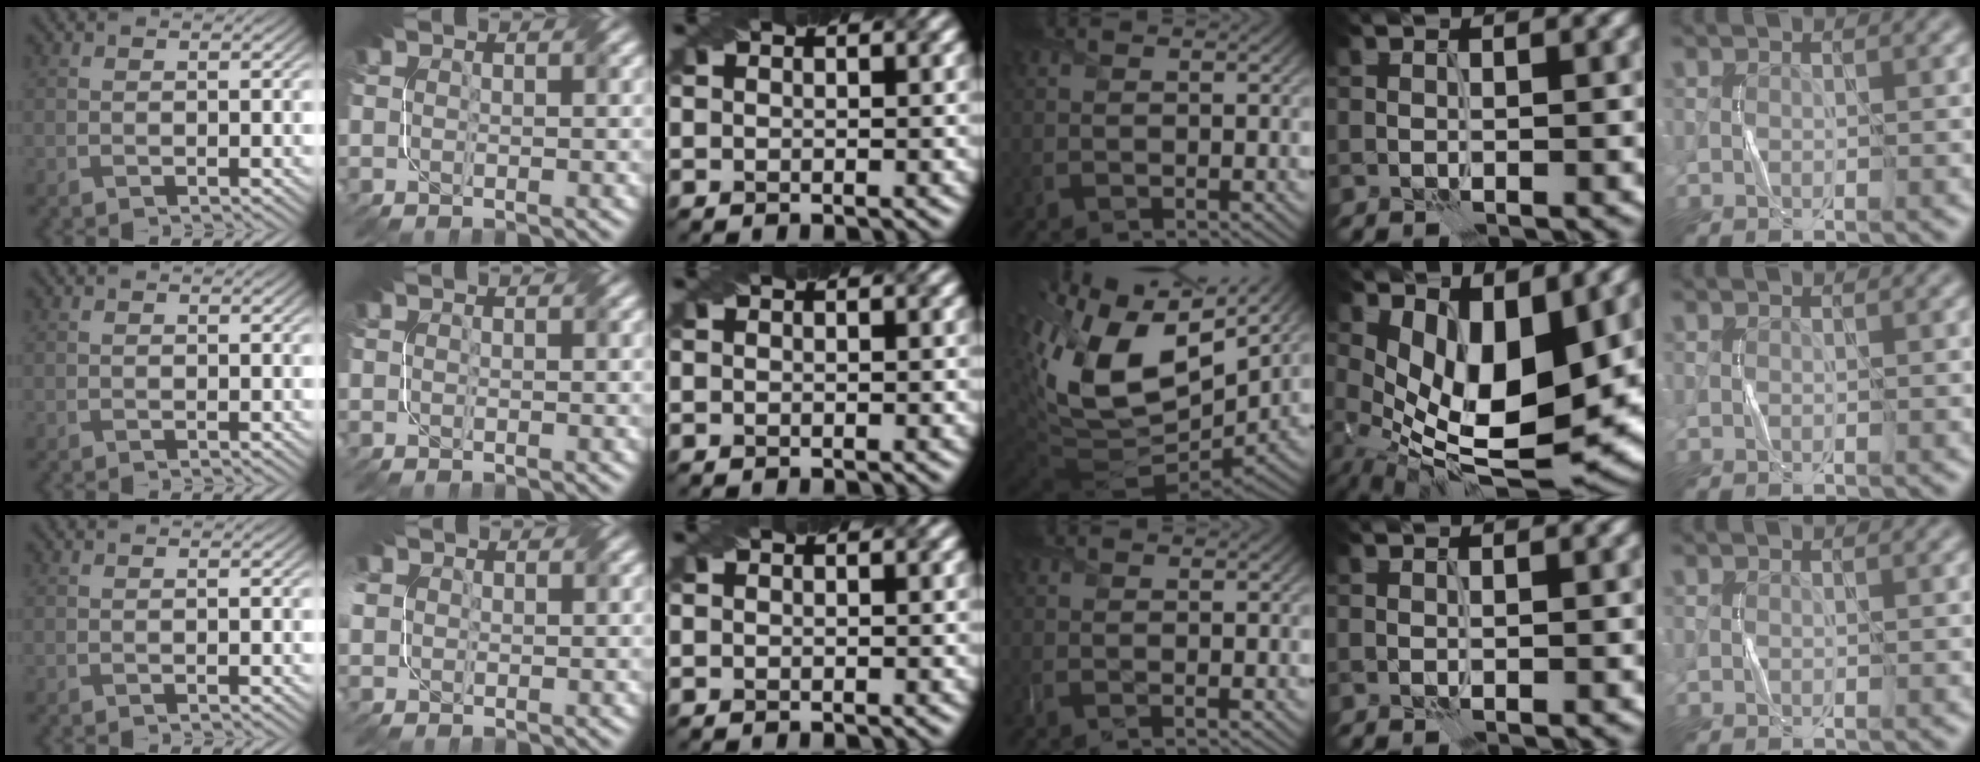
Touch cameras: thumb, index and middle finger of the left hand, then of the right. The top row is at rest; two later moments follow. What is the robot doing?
{"motion": "fold", "object": "napkin"}